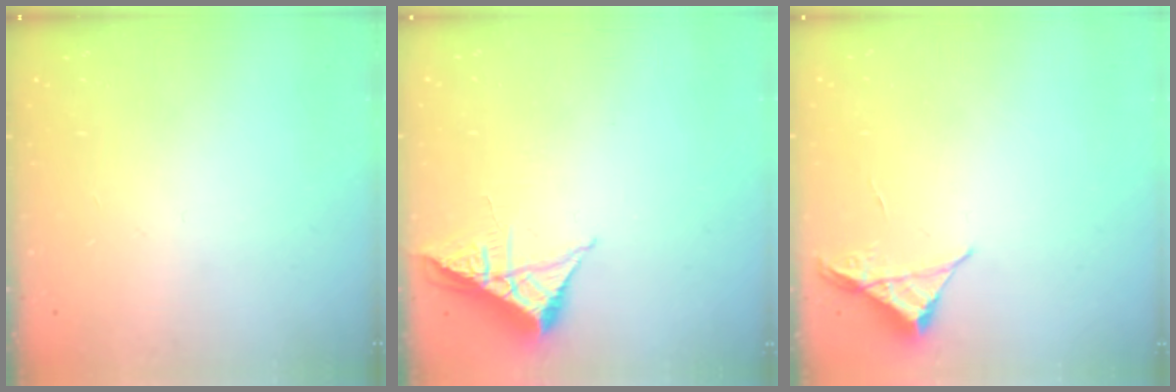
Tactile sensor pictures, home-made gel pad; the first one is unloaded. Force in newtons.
{"total": 6.5, "press": 6.5, "slide": 0.7}
{"total": 3.9, "press": 3.8, "slide": 0.5}